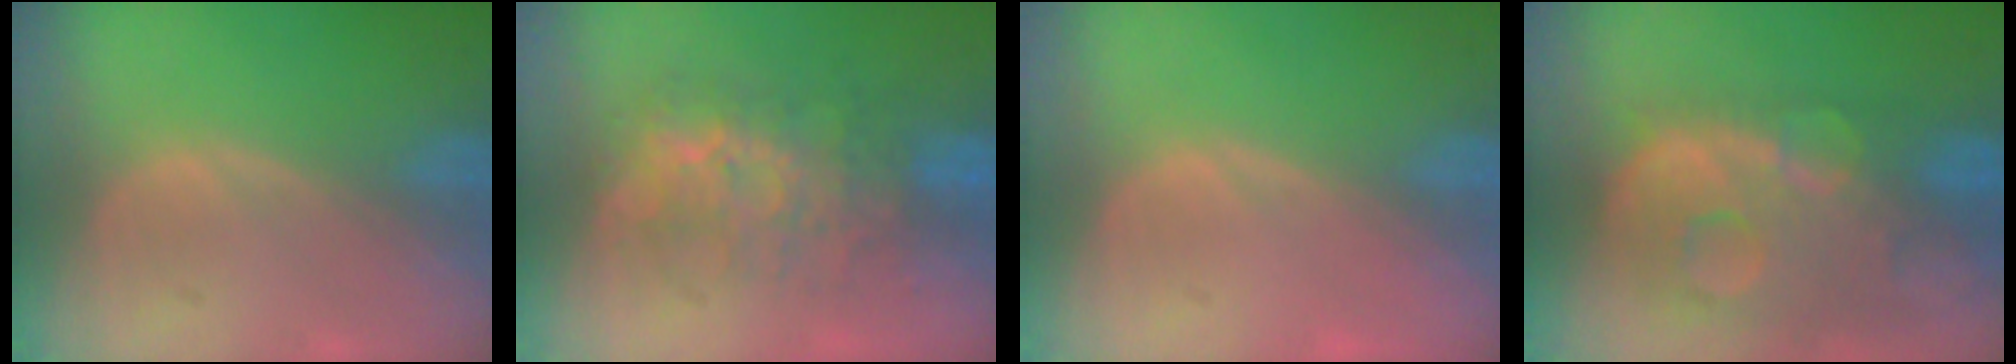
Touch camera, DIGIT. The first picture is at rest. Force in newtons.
{"total": 8.0, "press": 7.8, "slide": 2.1}
{"total": 0.5, "press": 0.0, "slide": 0.5}
{"total": 13.7, "press": 11.1, "slide": 8.0}